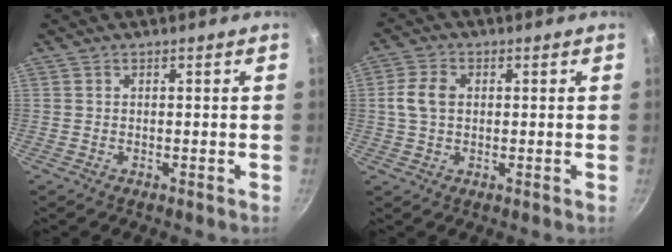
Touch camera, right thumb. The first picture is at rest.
{"total": 5.5, "force": [0.6, 3.8, 3.9], "torque": [-0.083, 0.009, 0.010]}